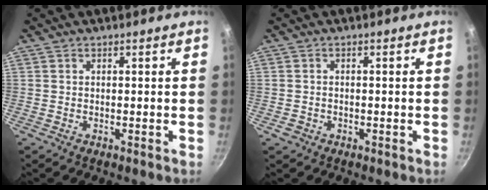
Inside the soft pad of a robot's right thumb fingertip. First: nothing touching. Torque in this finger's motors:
{"motor_torque": [0.22, 0.07, -0.32, 0.08, 0.10]}